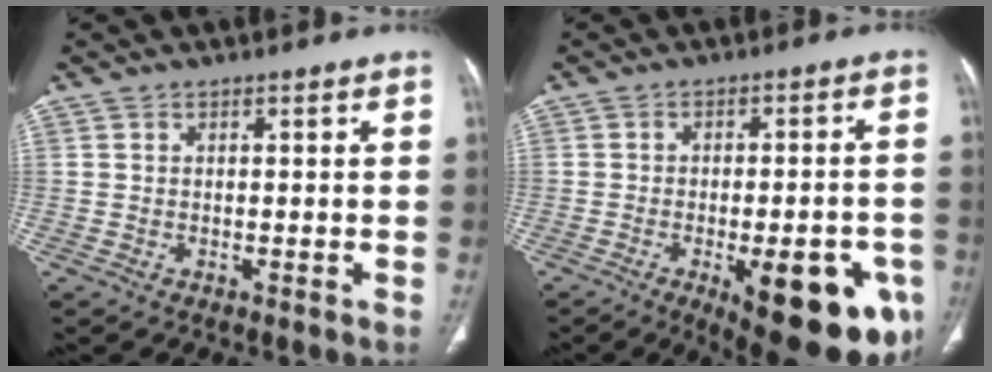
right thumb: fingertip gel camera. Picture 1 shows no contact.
{"total": 20.0, "force": [-8.1, 7.4, 16.7], "torque": [-0.153, 0.013, -0.090]}